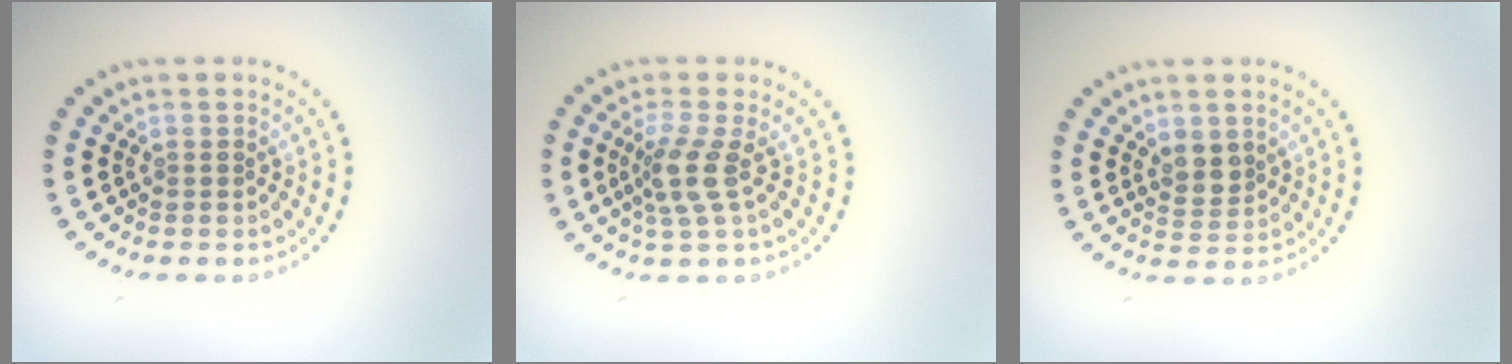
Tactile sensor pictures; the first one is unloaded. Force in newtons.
{"total": 2.8, "press": 2.1, "slide": 1.8}
{"total": 2.1, "press": 1.9, "slide": 0.9}